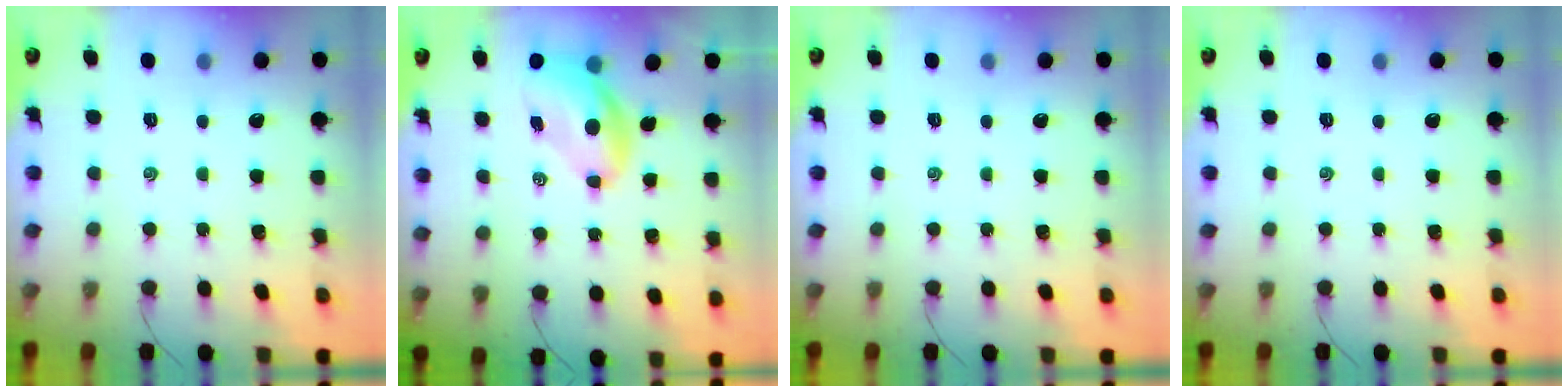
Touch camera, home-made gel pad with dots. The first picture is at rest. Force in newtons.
{"total": 7.6, "press": 7.3, "slide": 2.1}
{"total": 0.0}
{"total": 0.0}